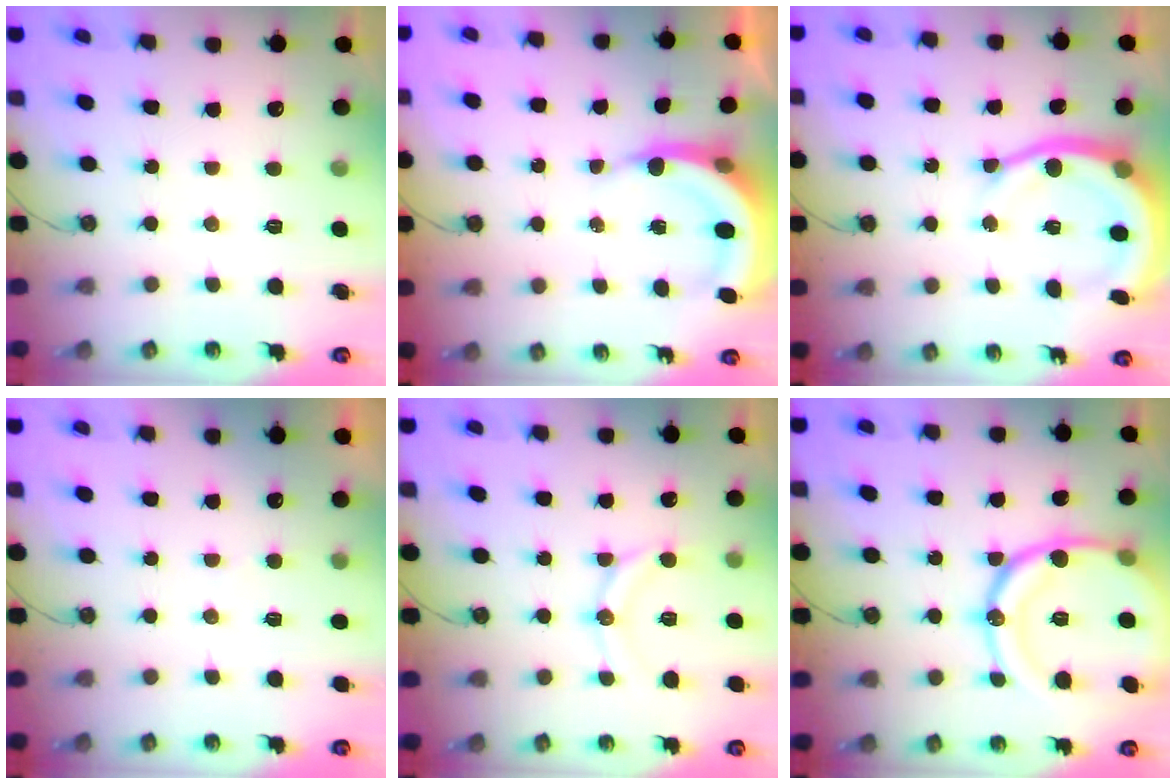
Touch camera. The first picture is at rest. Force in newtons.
{"total": 5.3, "press": 5.3, "slide": 0.6}
{"total": 12.6, "press": 12.4, "slide": 2.2}
{"total": 2.8, "press": 2.7, "slide": 0.3}
{"total": 10.2, "press": 10.2, "slide": 0.4}
{"total": 21.2, "press": 21.2, "slide": 1.4}